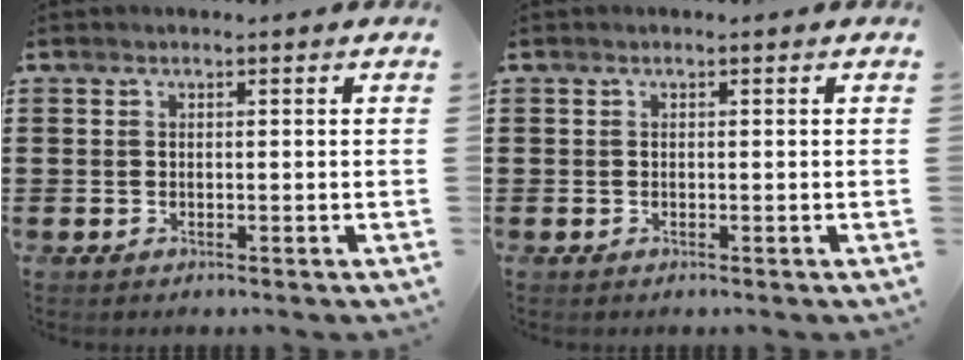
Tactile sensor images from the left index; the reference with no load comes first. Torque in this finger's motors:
{"motor_torque": [0.00, 0.00, 0.00, -0.01]}